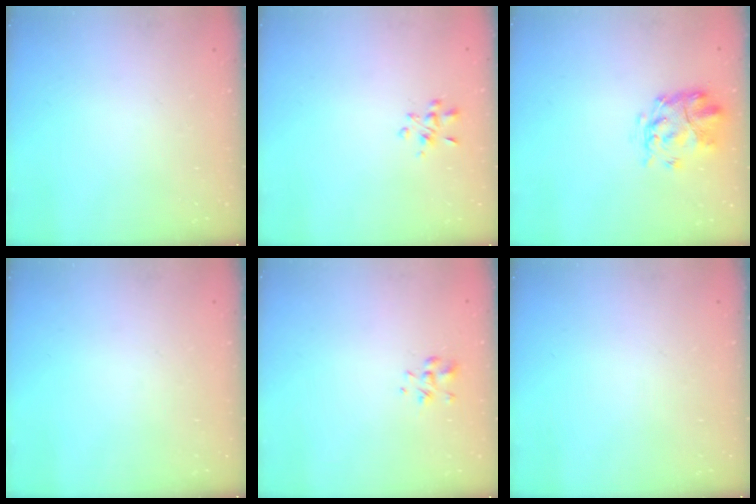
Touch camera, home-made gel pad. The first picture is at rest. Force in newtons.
{"total": 3.6, "press": 3.3, "slide": 1.4}
{"total": 3.9, "press": 3.5, "slide": 1.7}
{"total": 0.0}
{"total": 1.3, "press": 1.2, "slide": 0.6}
{"total": 0.0}